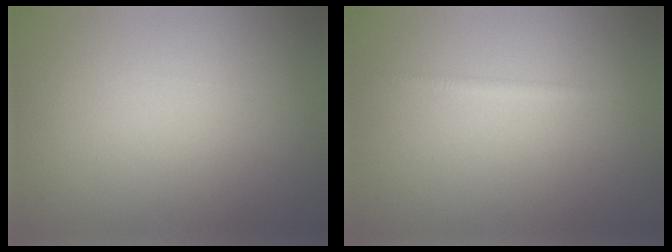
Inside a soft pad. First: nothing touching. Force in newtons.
{"total": 0.9, "press": 0.9, "slide": 0.0}